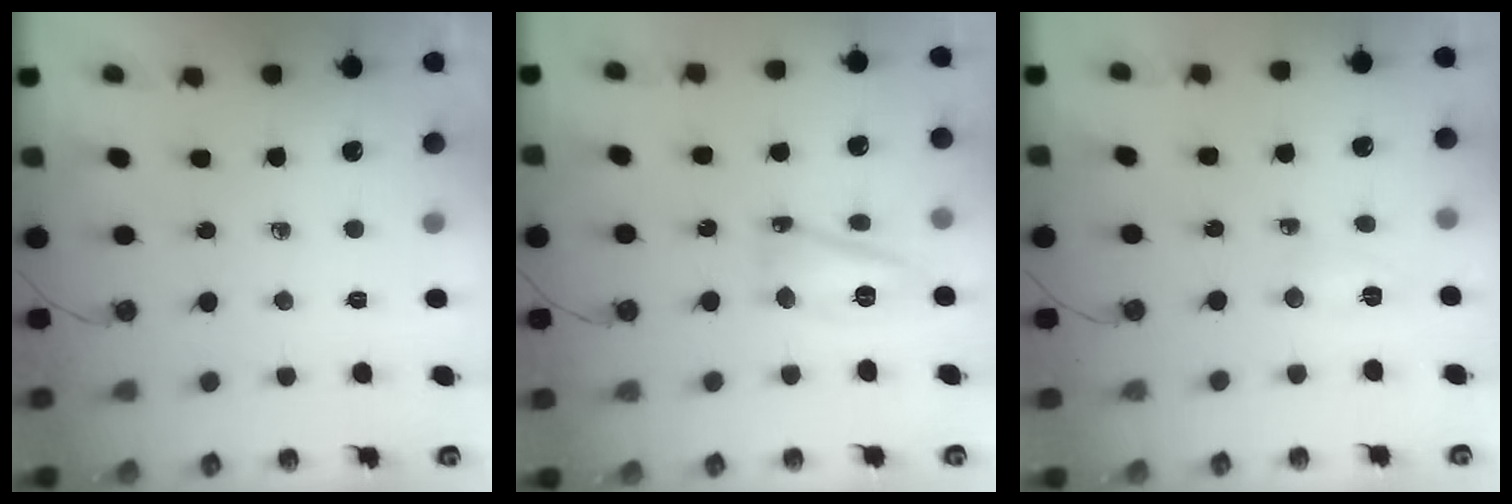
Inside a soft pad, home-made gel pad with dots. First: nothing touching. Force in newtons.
{"total": 12.4, "press": 11.7, "slide": 4.2}
{"total": 9.2, "press": 3.8, "slide": 8.3}